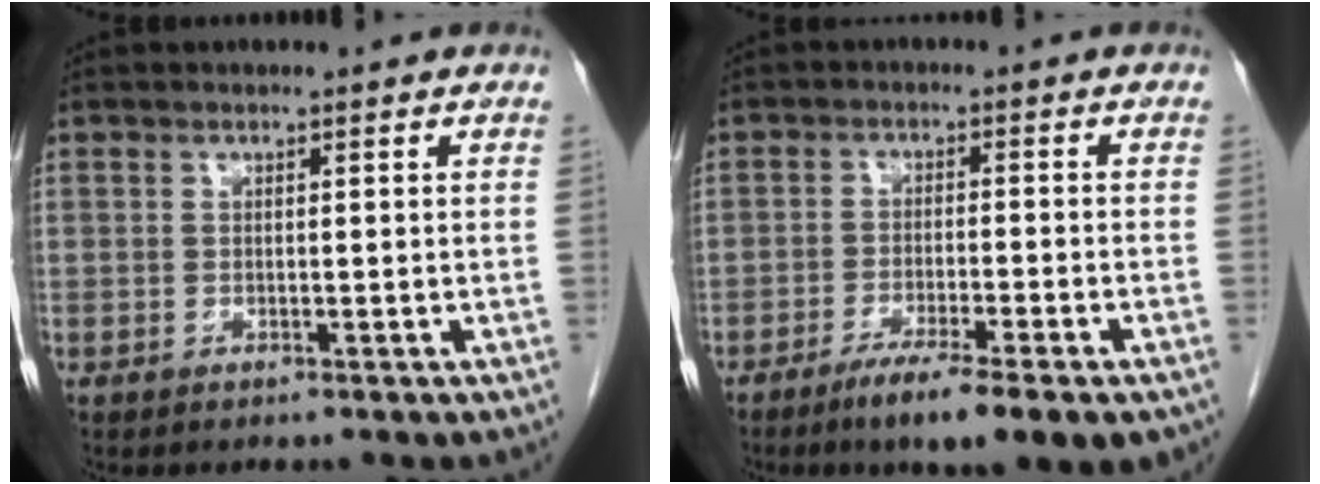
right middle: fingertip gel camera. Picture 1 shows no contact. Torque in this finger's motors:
{"motor_torque": [1.13, -1.01, 0.16, 0.06]}